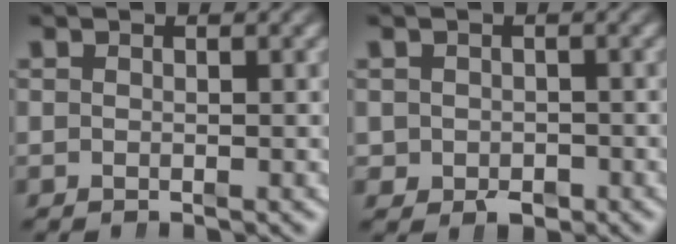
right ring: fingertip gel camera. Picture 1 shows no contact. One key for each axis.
{"total": 2.1, "fx": -1.0, "fy": 1.6, "fz": 0.9, "tx": -0.015, "ty": -0.018, "tz": -0.005}